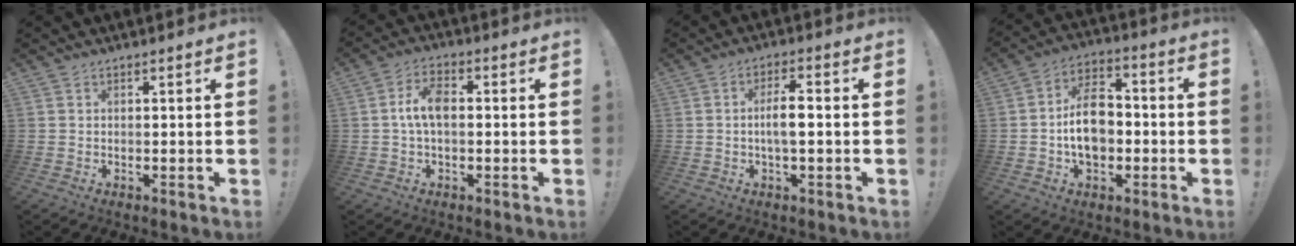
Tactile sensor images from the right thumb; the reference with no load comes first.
{"total": 7.4, "force": [-0.1, 3.9, 6.3], "torque": [-0.131, 0.016, 0.001]}
{"total": 5.4, "force": [-0.7, 1.6, 5.0], "torque": [-0.095, 0.005, -0.016]}
{"total": 12.9, "force": [-1.6, 9.2, 9.0], "torque": [-0.147, 0.014, -0.029]}